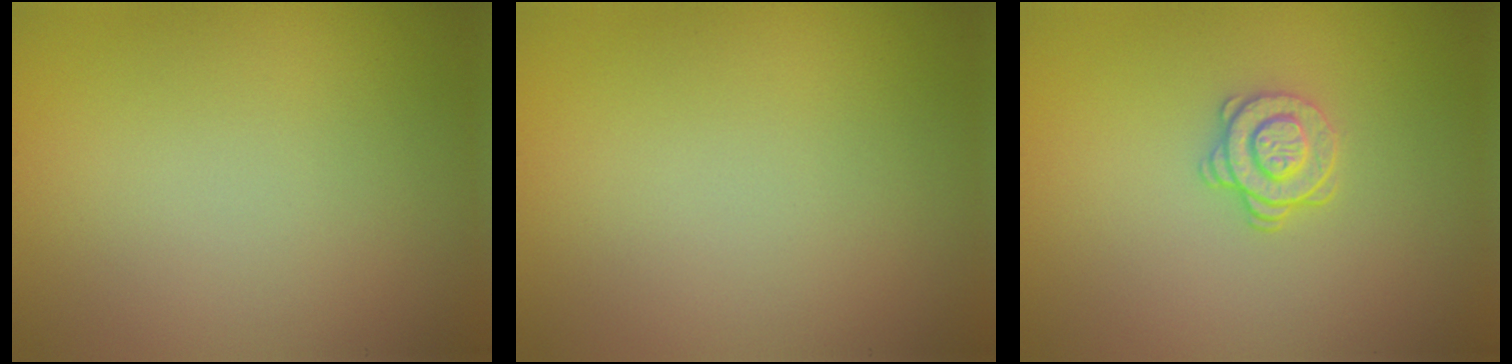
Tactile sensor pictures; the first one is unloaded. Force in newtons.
{"total": 0.0}
{"total": 2.1, "press": 1.7, "slide": 1.2}